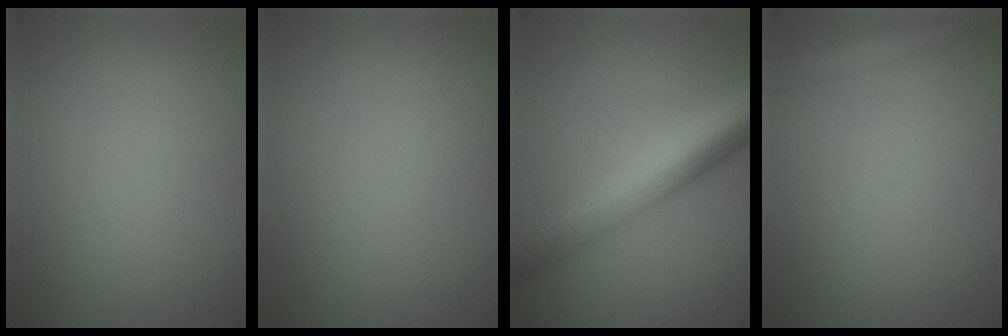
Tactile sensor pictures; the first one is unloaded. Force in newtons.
{"total": 0.0}
{"total": 9.3, "press": 9.3, "slide": 0.2}
{"total": 2.4, "press": 2.4, "slide": 0.1}